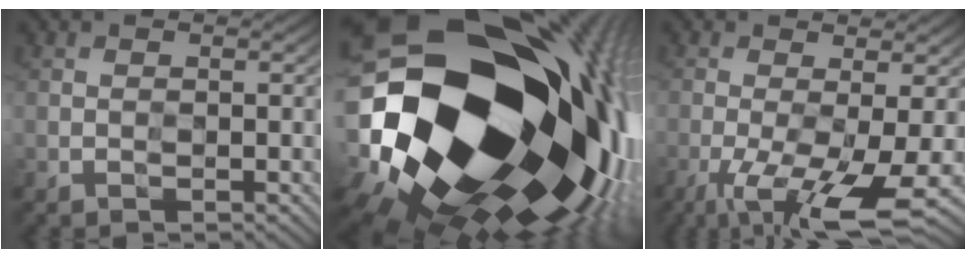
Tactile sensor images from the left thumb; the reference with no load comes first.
{"total": 22.8, "force": [0.3, 17.2, 14.9], "torque": [-0.286, -0.052, -0.019]}
{"total": 10.5, "force": [-5.1, 2.9, 8.6], "torque": [-0.157, -0.019, -0.078]}